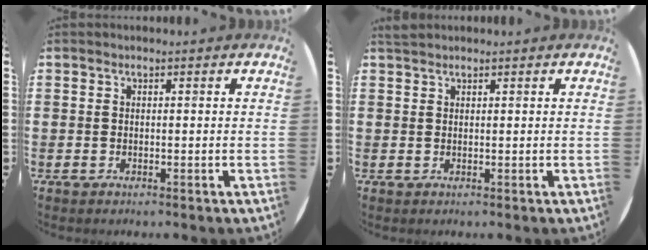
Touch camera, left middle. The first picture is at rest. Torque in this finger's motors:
{"motor_torque": [0.20, -0.28, -0.21, -0.07]}